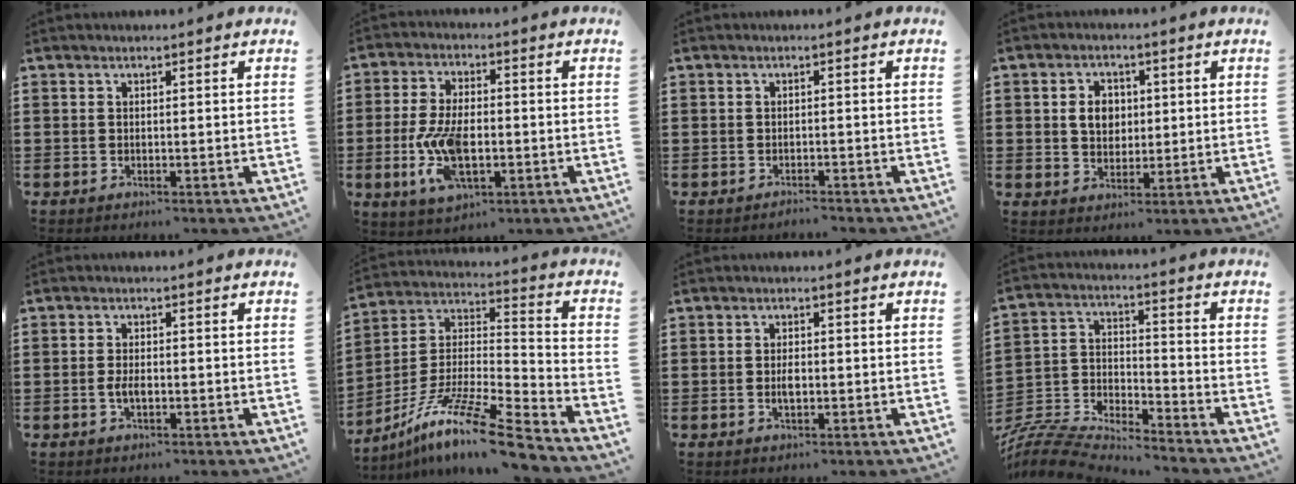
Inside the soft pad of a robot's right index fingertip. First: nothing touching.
{"total": 9.7, "force": [-2.5, 4.5, 8.1], "torque": [-0.191, -0.009, -0.049]}
{"total": 1.1, "force": [-1.1, 0.2, -0.2], "torque": [-0.001, 0.006, -0.026]}
{"total": 4.6, "force": [0.7, 3.6, 2.8], "torque": [-0.058, 0.011, 0.007]}
{"total": 2.4, "force": [-0.6, 1.1, 2.0], "torque": [-0.046, -0.001, -0.013]}
{"total": 13.3, "force": [-10.5, 0.5, 8.1], "torque": [-0.152, 0.010, -0.203]}
{"total": 2.2, "force": [-0.3, 1.0, 1.9], "torque": [-0.036, 0.002, -0.005]}
{"total": 6.8, "force": [-6.6, 1.1, 1.0], "torque": [-0.045, -0.010, -0.140]}